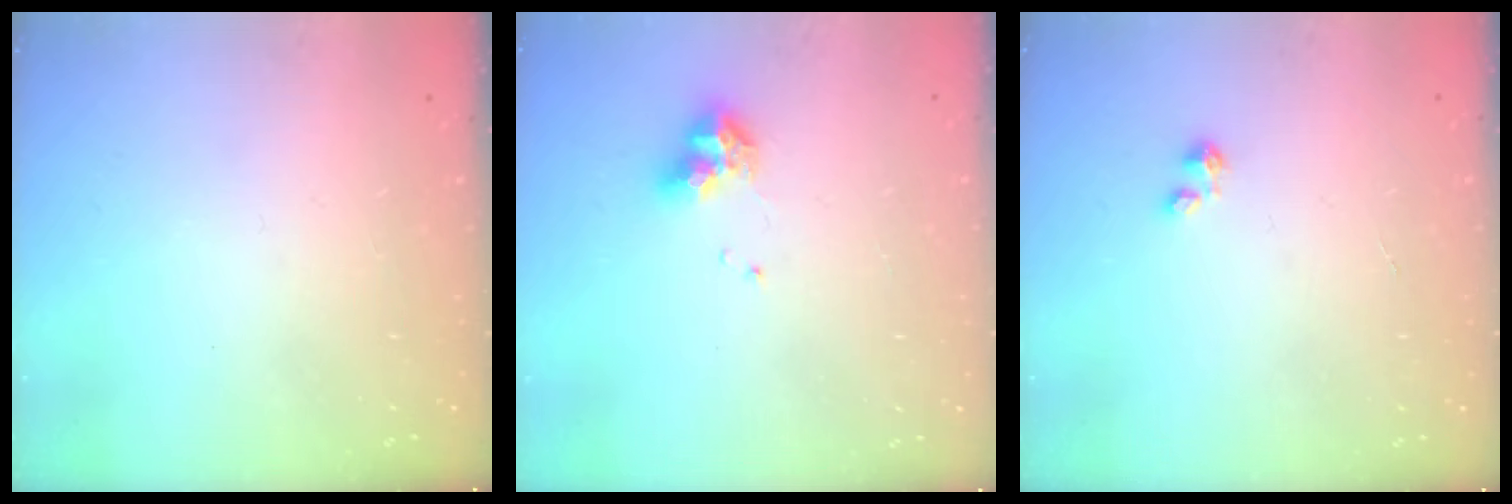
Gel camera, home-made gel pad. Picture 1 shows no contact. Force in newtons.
{"total": 7.6, "press": 7.5, "slide": 0.8}
{"total": 0.0}